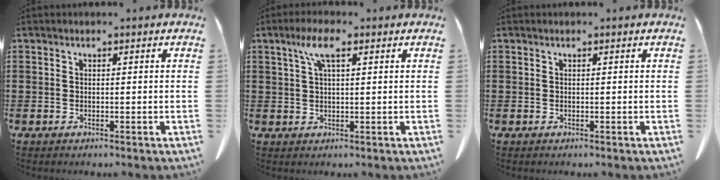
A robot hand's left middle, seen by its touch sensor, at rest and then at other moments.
{"total": 5.1, "force": [2.4, 1.5, 4.3], "torque": [-0.092, 0.009, 0.040]}
{"total": 0.0}